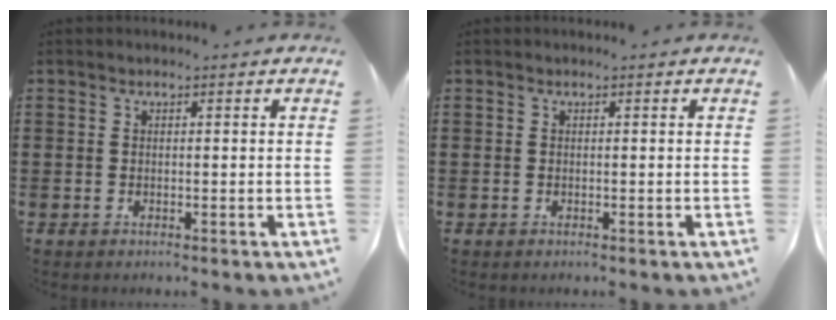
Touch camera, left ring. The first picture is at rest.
{"total": 0.0}